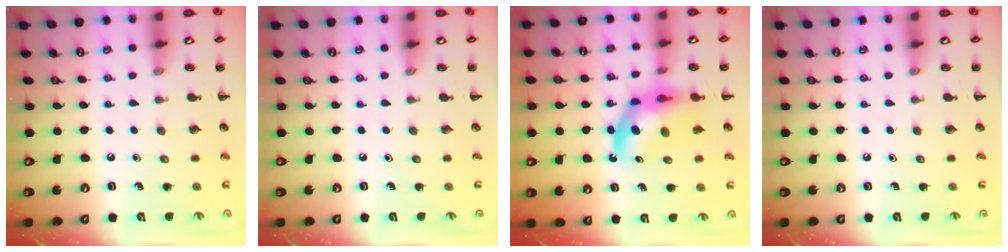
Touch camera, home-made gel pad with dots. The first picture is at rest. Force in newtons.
{"total": 0.0}
{"total": 9.3, "press": 8.7, "slide": 3.2}
{"total": 0.0}